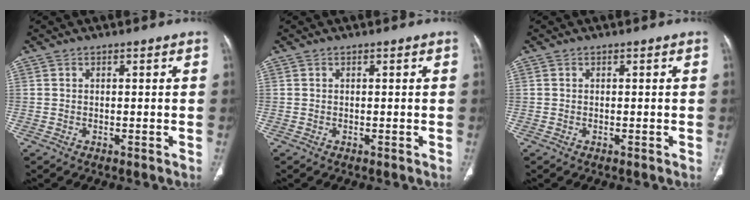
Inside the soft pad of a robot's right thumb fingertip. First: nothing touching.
{"total": 0.0}
{"total": 0.0}